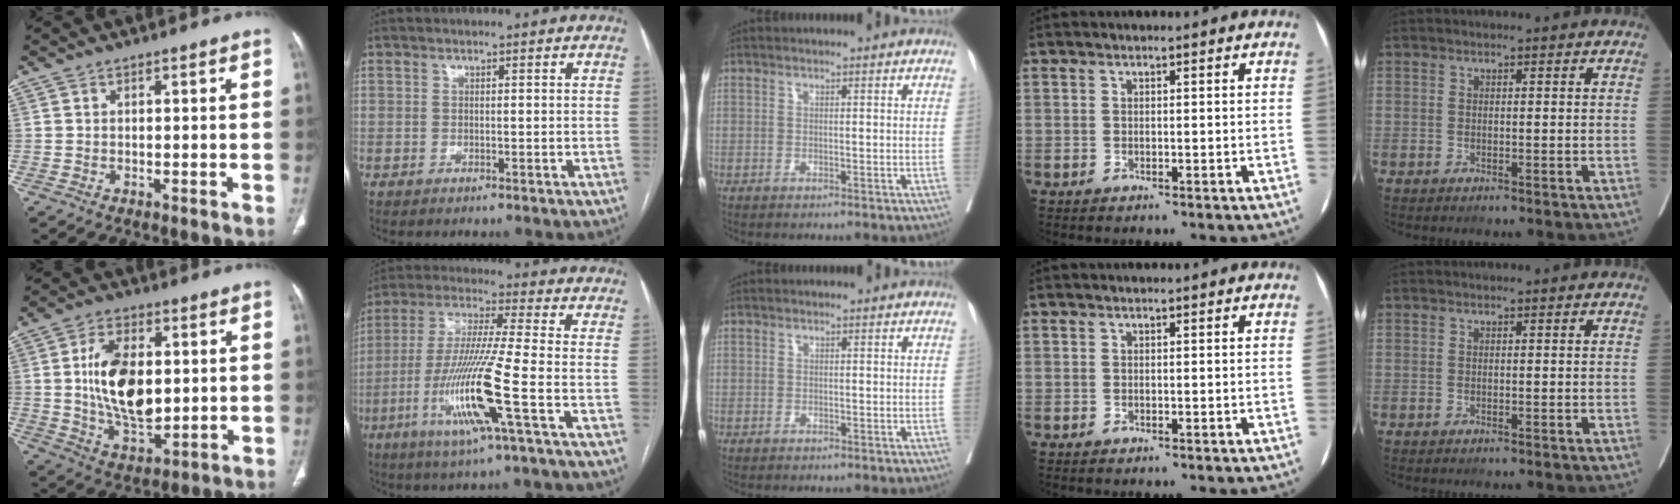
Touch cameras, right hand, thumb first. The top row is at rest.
{"thumb": {"total": 15.2, "force": [1.5, 8.5, 12.5], "torque": [-0.204, -0.011, 0.035]}, "index": {"total": 14.6, "force": [-5.1, -1.0, 13.7], "torque": [-0.282, -0.021, -0.101]}}